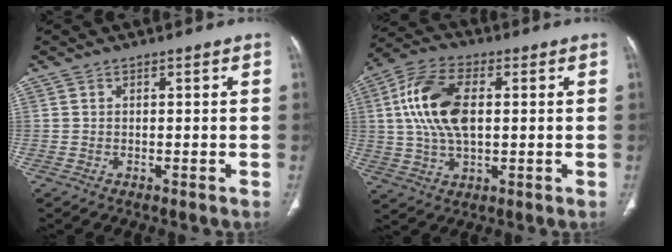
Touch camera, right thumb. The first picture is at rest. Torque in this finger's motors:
{"motor_torque": [2.53, 2.48, 1.48, -0.01, 0.19]}